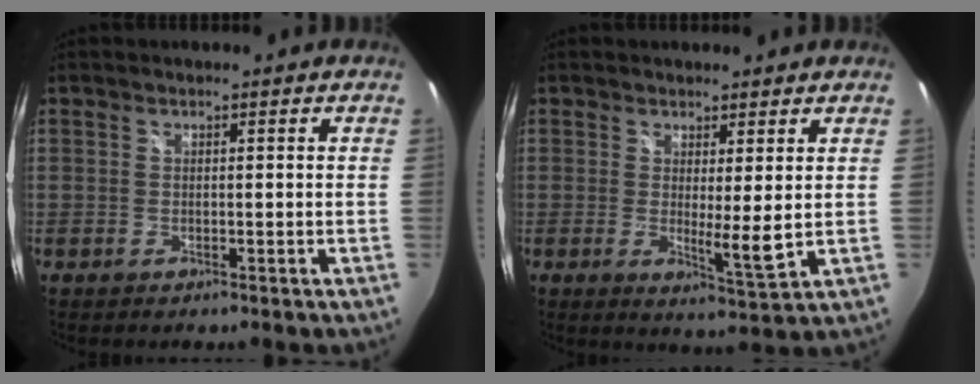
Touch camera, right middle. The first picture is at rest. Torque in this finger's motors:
{"motor_torque": [0.00, 0.09, 0.23, 0.02]}